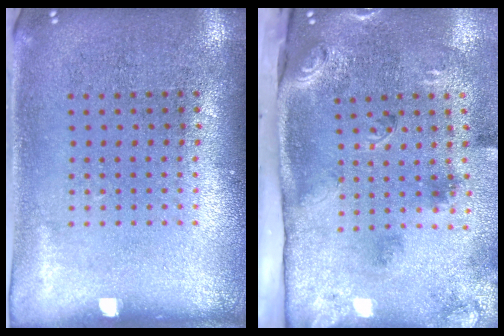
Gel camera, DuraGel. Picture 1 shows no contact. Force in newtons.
{"total": 3.3, "press": 2.0, "slide": 2.6}